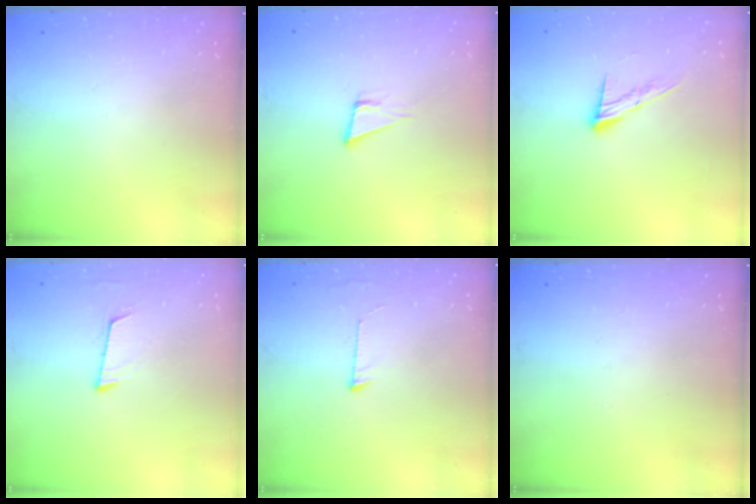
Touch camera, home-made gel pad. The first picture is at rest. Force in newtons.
{"total": 3.8, "press": 1.9, "slide": 3.3}
{"total": 10.7, "press": 10.6, "slide": 1.3}
{"total": 5.8, "press": 5.5, "slide": 1.9}
{"total": 5.5, "press": 5.5, "slide": 0.5}
{"total": 0.0}